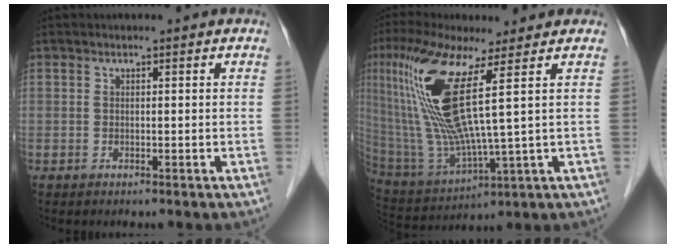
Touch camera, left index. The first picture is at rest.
{"total": 14.2, "force": [4.7, 0.7, 13.4], "torque": [-0.307, -0.006, 0.096]}